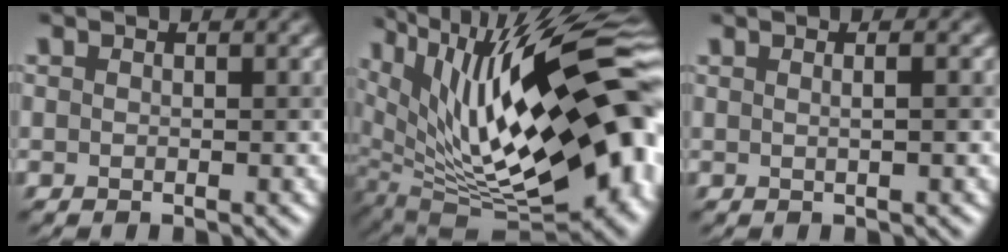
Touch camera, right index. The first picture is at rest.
{"total": 19.5, "force": [3.3, 8.3, 17.4], "torque": [-0.268, 0.005, 0.070]}
{"total": 2.6, "force": [0.9, 1.3, 2.1], "torque": [-0.004, 0.018, -0.010]}